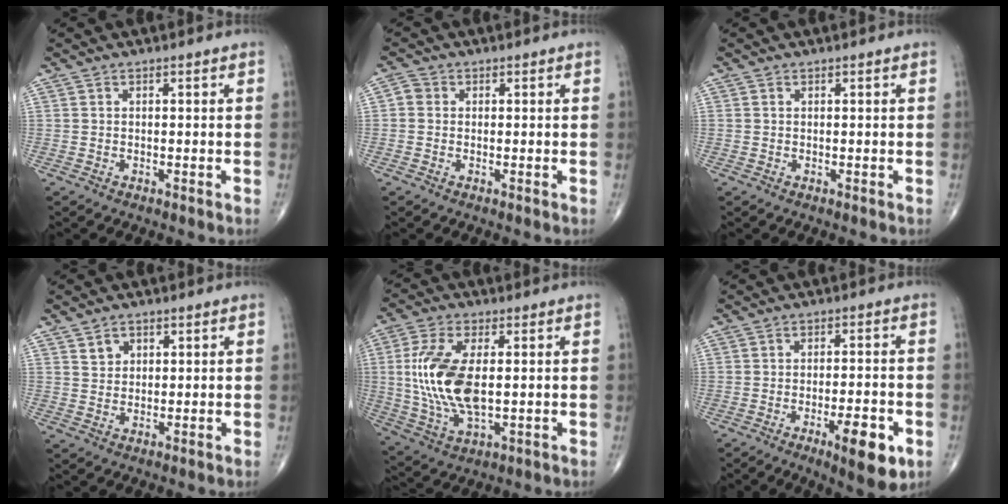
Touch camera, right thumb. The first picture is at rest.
{"total": 1.9, "force": [0.0, 1.7, 0.8], "torque": [-0.007, 0.004, -0.006]}
{"total": 0.0}
{"total": 3.0, "force": [1.6, 2.3, 1.1], "torque": [-0.004, -0.011, 0.030]}
{"total": 14.7, "force": [0.9, 7.0, 12.9], "torque": [-0.272, -0.010, 0.023]}
{"total": 9.5, "force": [-4.0, 2.6, 8.2], "torque": [-0.114, 0.008, -0.051]}